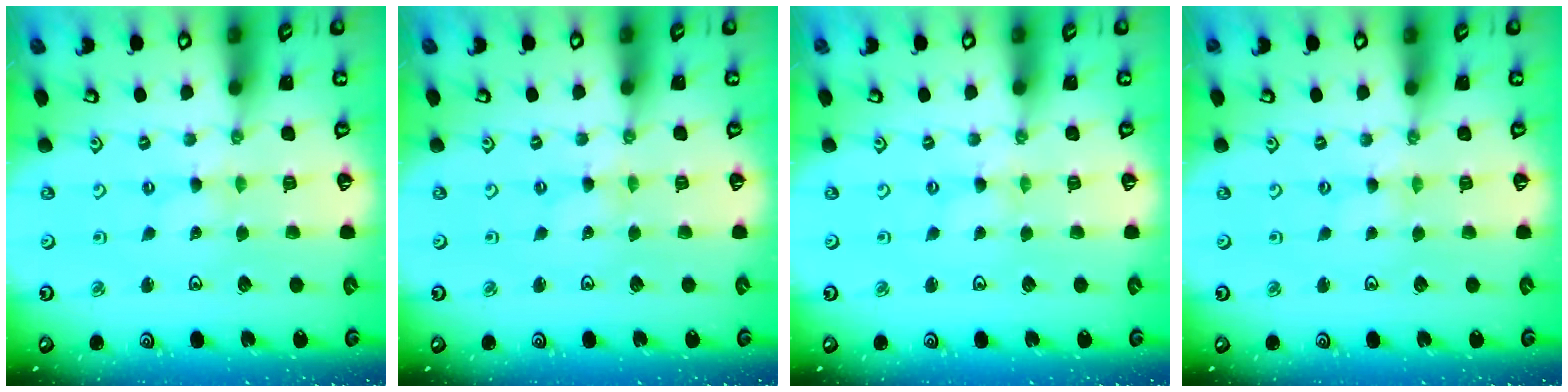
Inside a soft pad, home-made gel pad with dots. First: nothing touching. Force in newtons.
{"total": 0.0}
{"total": 0.0}
{"total": 0.8, "press": 0.8, "slide": 0.1}